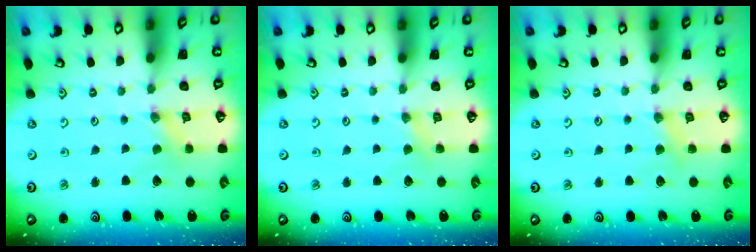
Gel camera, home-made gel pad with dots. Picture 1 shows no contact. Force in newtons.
{"total": 2.5, "press": 2.4, "slide": 0.5}
{"total": 4.4, "press": 4.4, "slide": 0.5}